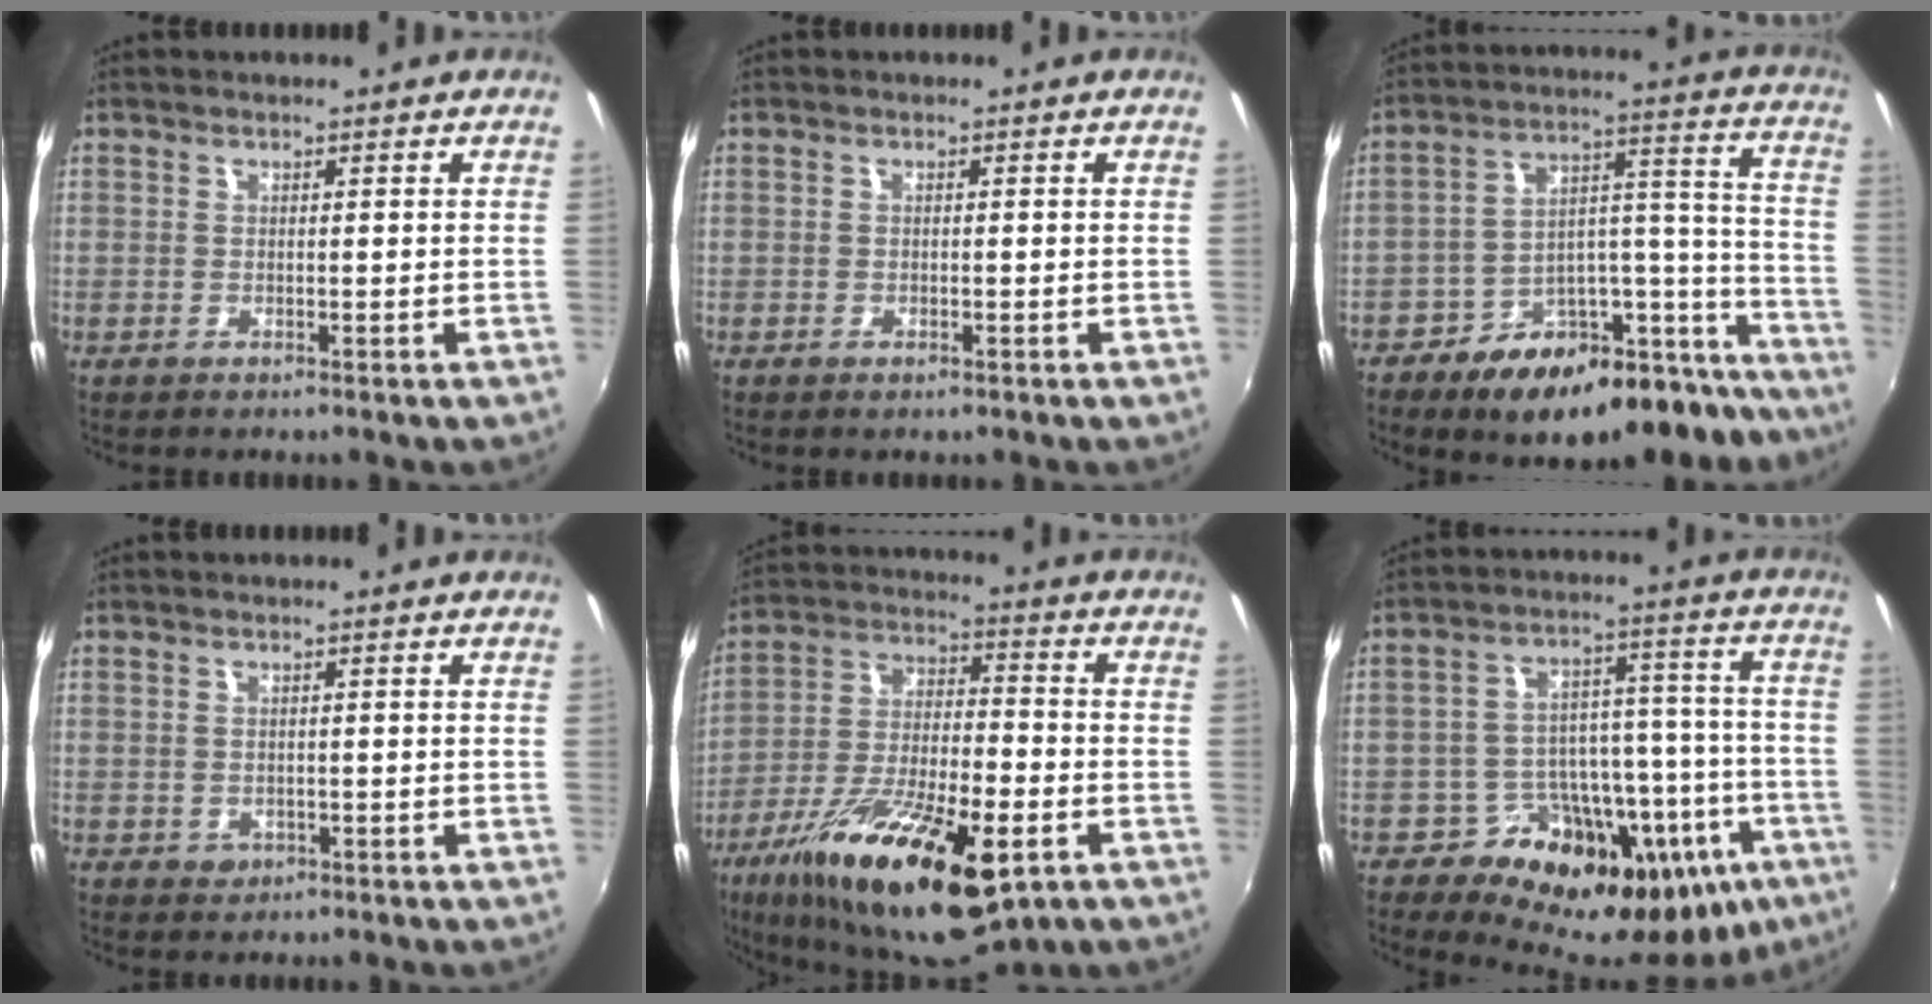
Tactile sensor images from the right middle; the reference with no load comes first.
{"total": 1.0, "force": [-0.6, 0.5, 0.5], "torque": [-0.011, -0.005, -0.012]}
{"total": 24.3, "force": [-18.9, 10.1, 11.4], "torque": [-0.135, 0.059, -0.259]}
{"total": 1.7, "force": [-0.5, 1.5, 0.5], "torque": [-0.009, -0.004, -0.004]}
{"total": 24.0, "force": [-13.4, 7.9, 18.3], "torque": [-0.332, -0.049, -0.221]}
{"total": 22.9, "force": [-13.2, 13.6, 12.9], "torque": [-0.182, 0.024, -0.182]}